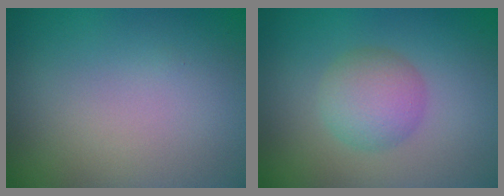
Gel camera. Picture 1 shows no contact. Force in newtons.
{"total": 3.4, "press": 3.4, "slide": 0.1}